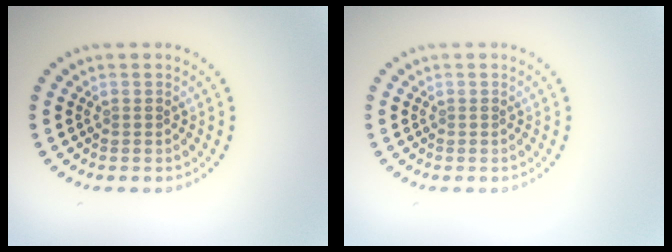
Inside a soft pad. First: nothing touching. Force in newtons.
{"total": 0.0}